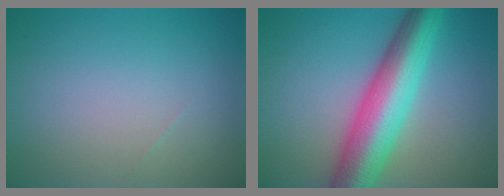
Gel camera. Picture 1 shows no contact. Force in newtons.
{"total": 9.1, "press": 9.1, "slide": 0.2}